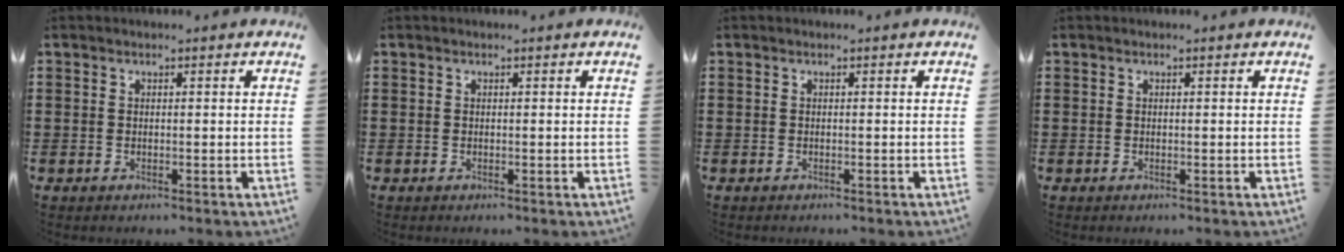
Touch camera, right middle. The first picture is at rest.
{"total": 0.0}
{"total": 0.0}
{"total": 0.0}